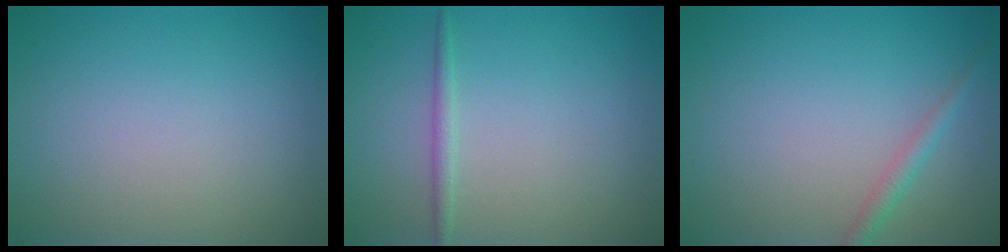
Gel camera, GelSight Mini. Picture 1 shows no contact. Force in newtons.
{"total": 1.1, "press": 1.1, "slide": 0.1}
{"total": 1.5, "press": 1.5, "slide": 0.0}